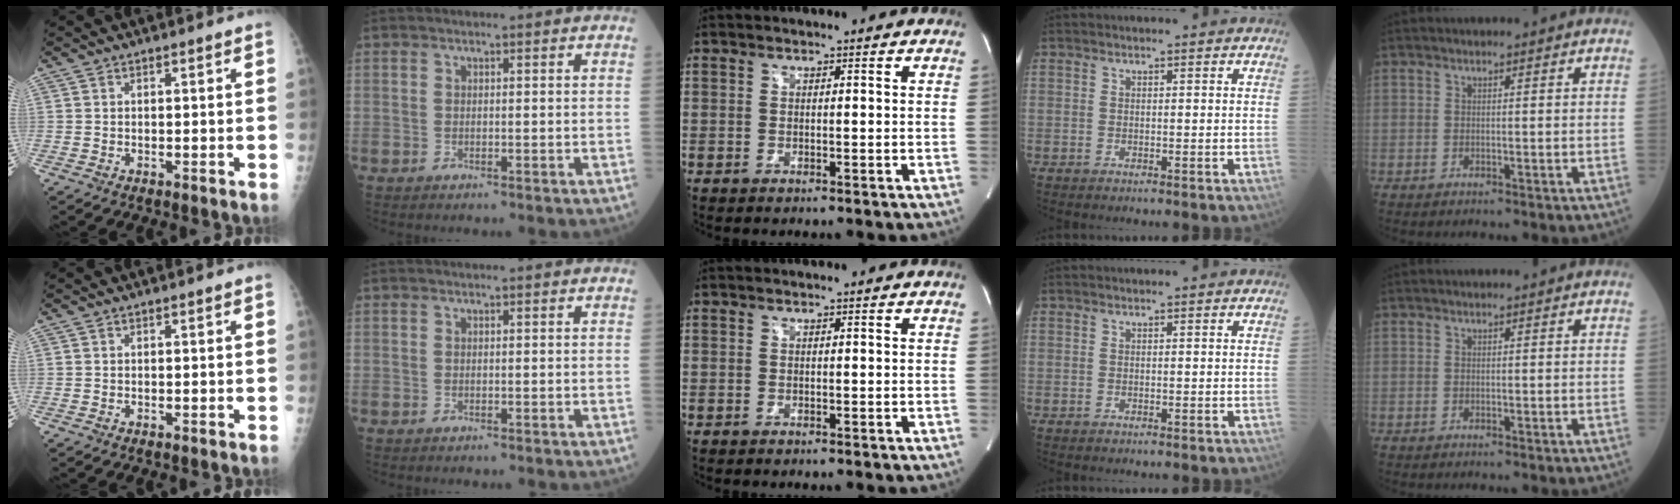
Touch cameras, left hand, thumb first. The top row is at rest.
{}